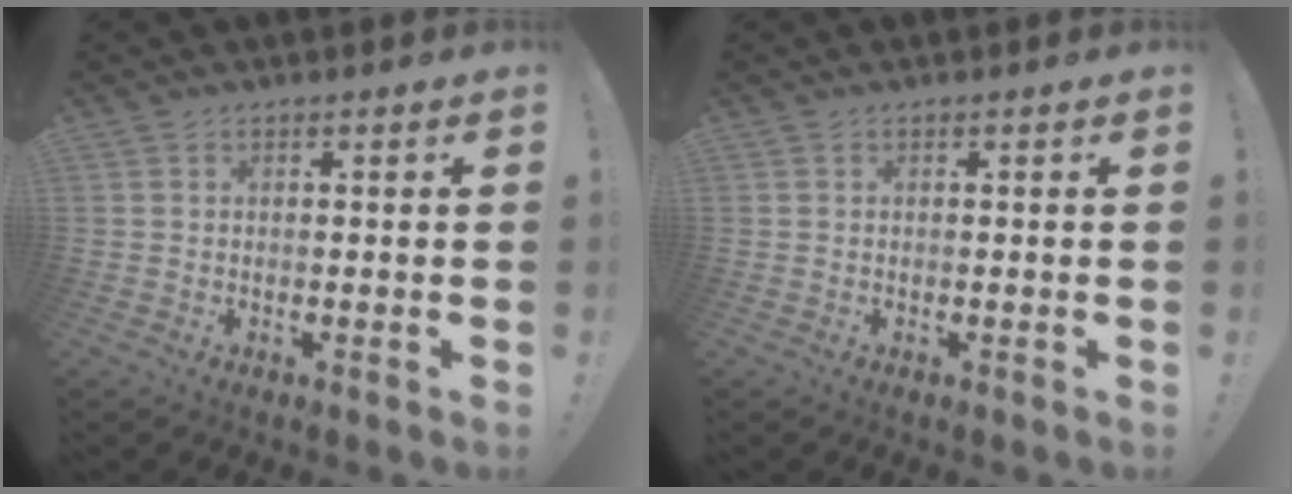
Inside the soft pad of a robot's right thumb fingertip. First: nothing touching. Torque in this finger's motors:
{"motor_torque": [-0.01, 0.01, -0.09, 0.20, 0.05]}